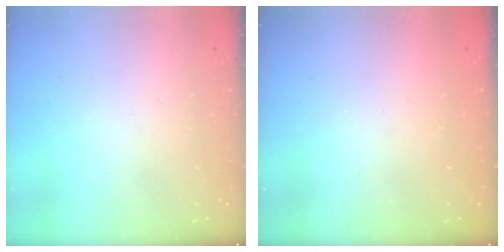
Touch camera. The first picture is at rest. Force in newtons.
{"total": 1.1, "press": 1.0, "slide": 0.1}